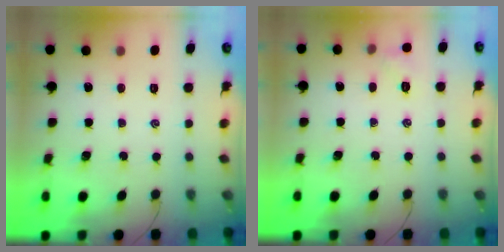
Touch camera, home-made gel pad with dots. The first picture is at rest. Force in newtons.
{"total": 4.1, "press": 3.9, "slide": 1.2}